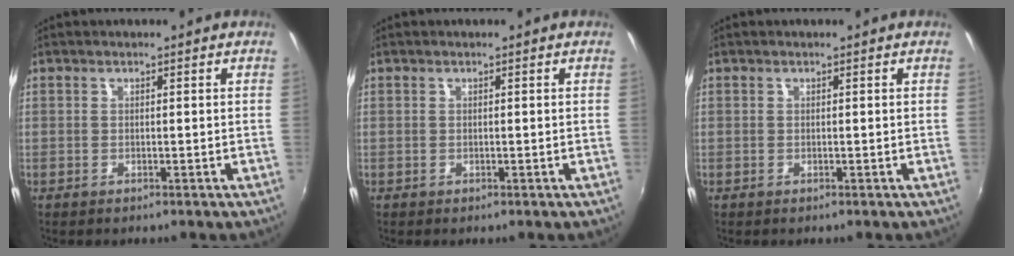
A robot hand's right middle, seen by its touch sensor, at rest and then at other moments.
{"total": 0.0}
{"total": 0.0}